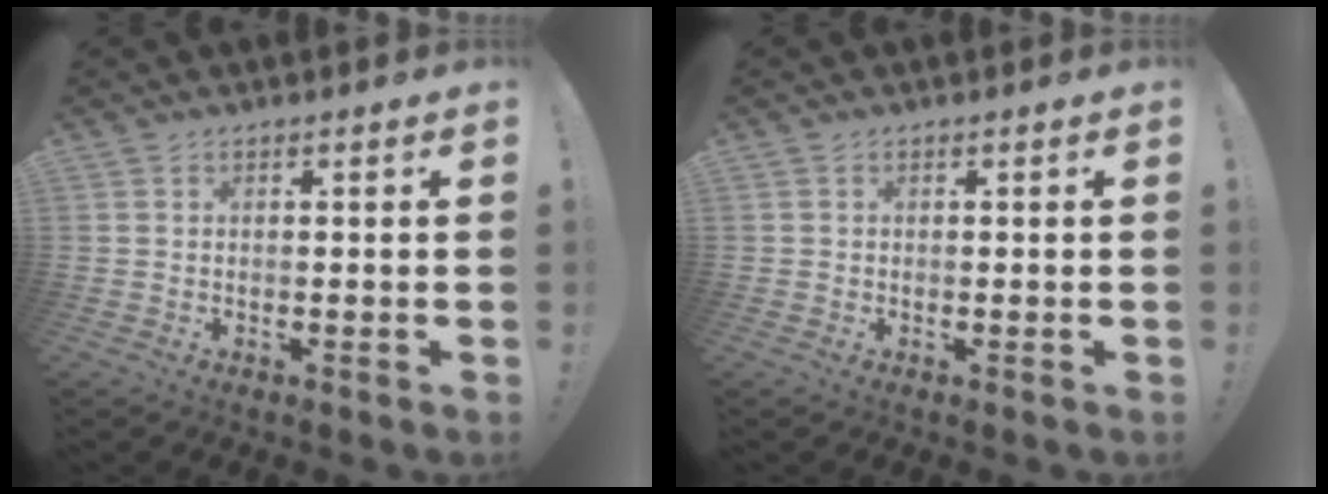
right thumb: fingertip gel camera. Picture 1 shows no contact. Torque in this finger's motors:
{"motor_torque": [0.08, 0.05, -0.11, 0.07, 0.00]}